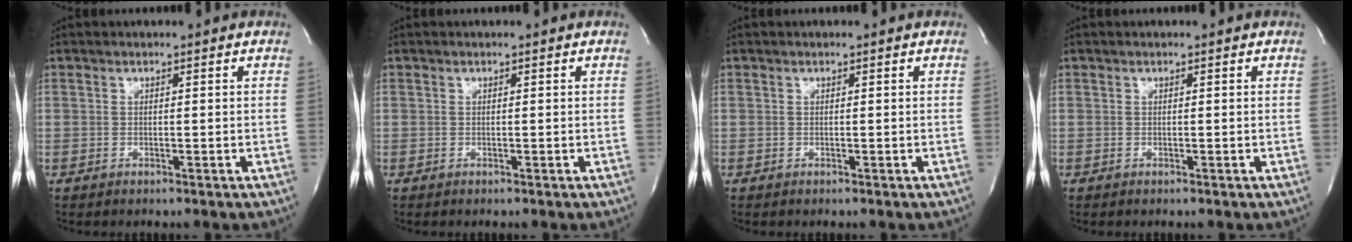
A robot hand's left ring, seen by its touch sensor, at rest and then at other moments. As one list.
[{"total": 0.0}, {"total": 0.0}, {"total": 0.0}]